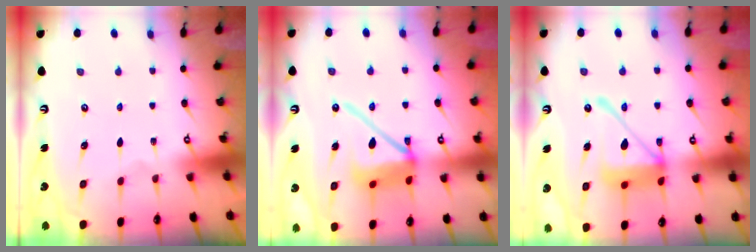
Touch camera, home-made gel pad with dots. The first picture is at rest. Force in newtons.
{"total": 14.0, "press": 13.8, "slide": 2.0}
{"total": 15.7, "press": 15.6, "slide": 2.0}